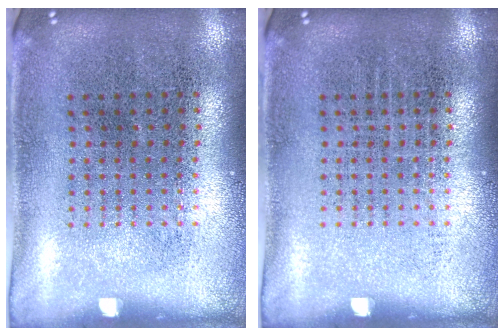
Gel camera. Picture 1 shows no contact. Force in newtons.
{"total": 0.0}